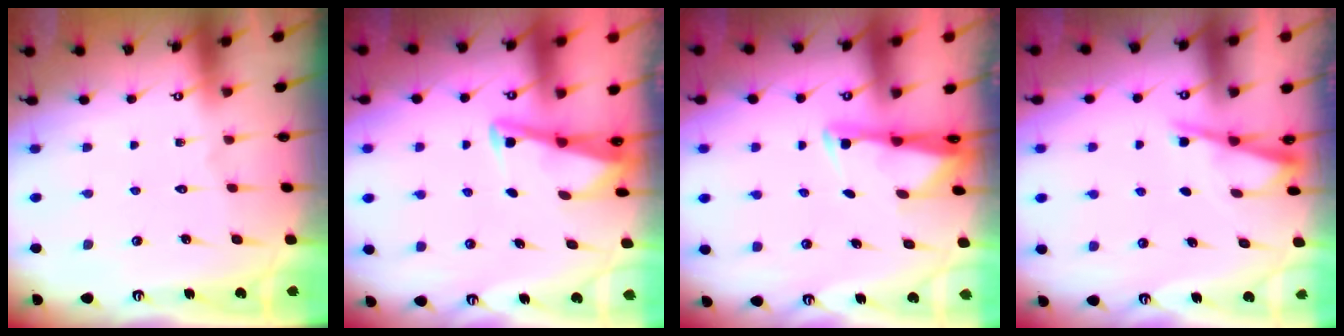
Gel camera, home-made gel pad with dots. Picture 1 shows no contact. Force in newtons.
{"total": 2.8, "press": 2.8, "slide": 0.4}
{"total": 2.7, "press": 2.7, "slide": 0.4}
{"total": 2.5, "press": 2.4, "slide": 0.3}